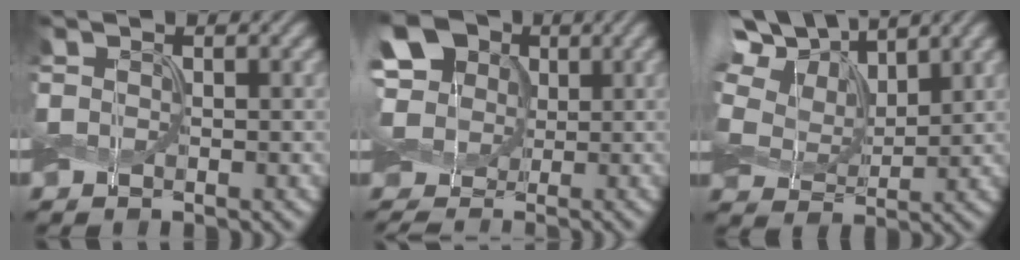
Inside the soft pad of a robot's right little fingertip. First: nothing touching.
{"total": 11.4, "force": [2.7, 9.5, 5.6], "torque": [-0.139, 0.031, 0.018]}
{"total": 10.8, "force": [5.3, 6.0, 7.4], "torque": [-0.179, 0.037, 0.085]}